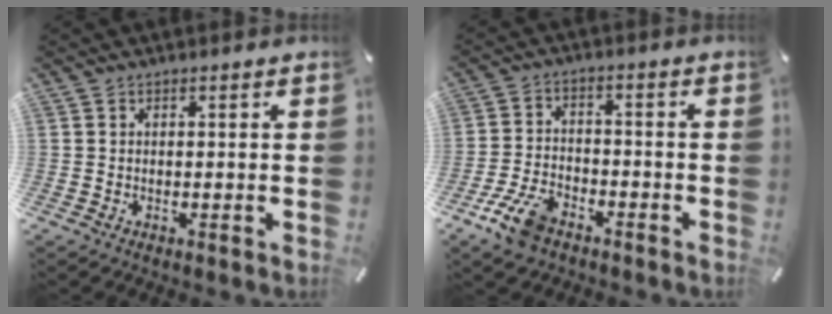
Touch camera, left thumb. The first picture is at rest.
{"total": 9.0, "force": [-5.8, 4.6, 5.1], "torque": [-0.110, 0.023, -0.107]}